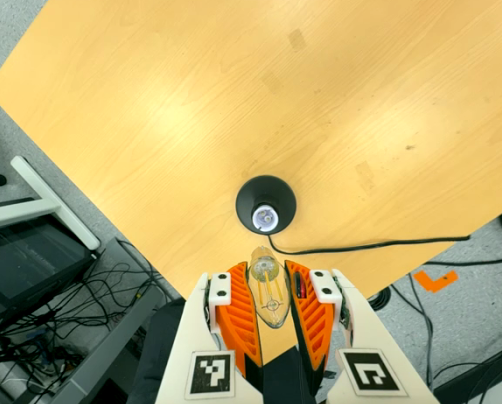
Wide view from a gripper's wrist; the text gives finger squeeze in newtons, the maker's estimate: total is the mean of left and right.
{"total": 22.2, "left": 25.6, "right": 18.9}